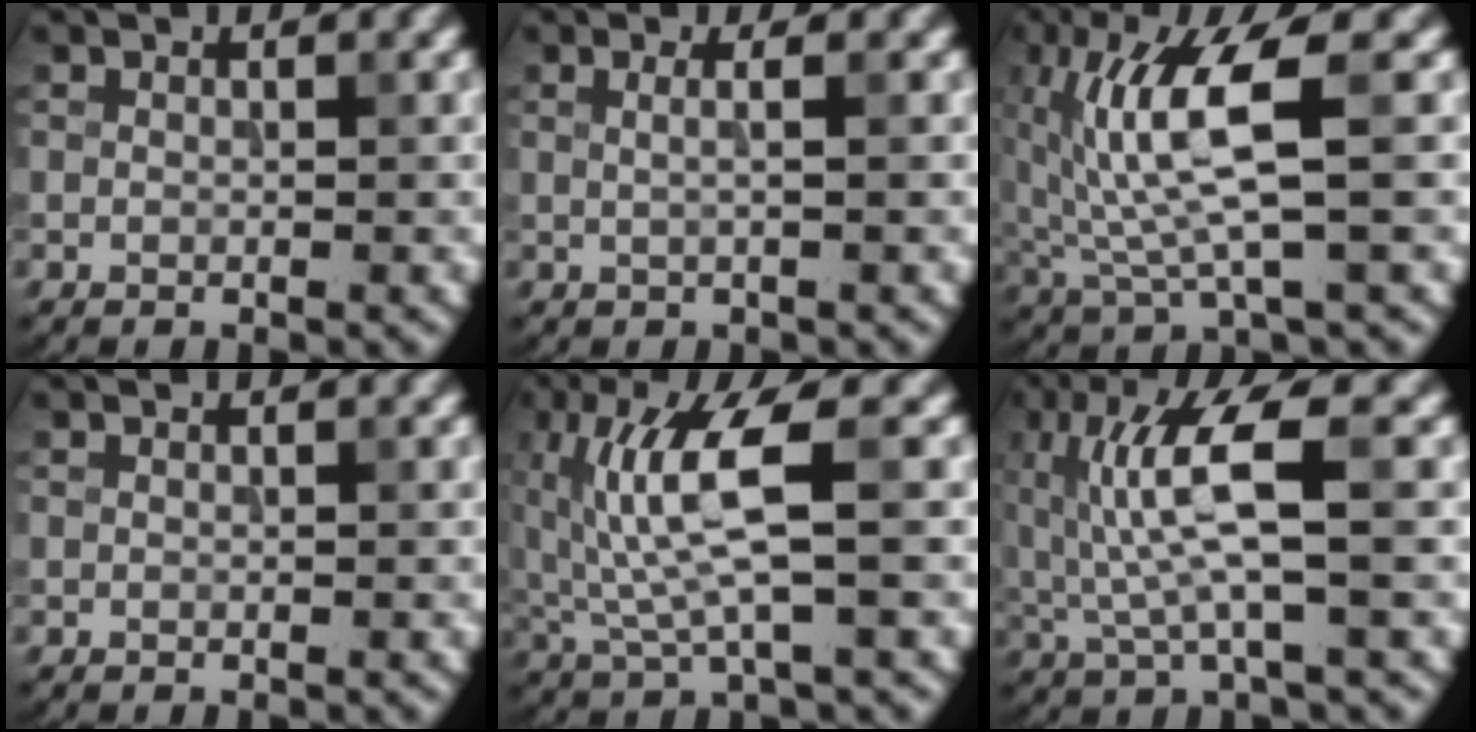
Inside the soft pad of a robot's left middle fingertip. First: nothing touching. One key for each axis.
{"total": 1.9, "fx": 0.5, "fy": 0.8, "fz": 1.7, "tx": -0.014, "ty": -0.002, "tz": -0.009}
{"total": 7.9, "fx": 1.4, "fy": 1.9, "fz": 7.6, "tx": -0.156, "ty": -0.004, "tz": 0.031}
{"total": 0.0}
{"total": 7.1, "fx": 1.2, "fy": 1.7, "fz": 6.8, "tx": -0.146, "ty": -0.003, "tz": 0.028}
{"total": 7.0, "fx": 0.9, "fy": 1.4, "fz": 6.8, "tx": -0.146, "ty": 0.003, "tz": 0.020}